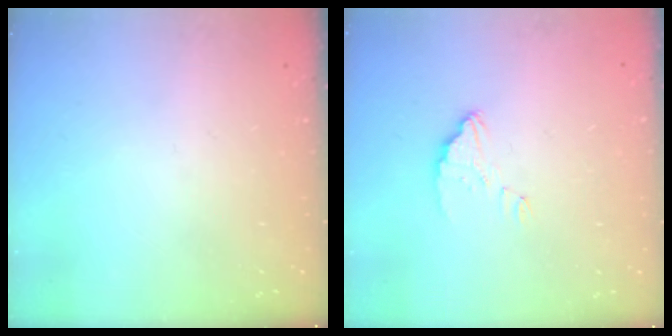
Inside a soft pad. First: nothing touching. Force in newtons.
{"total": 3.0, "press": 3.0, "slide": 0.2}